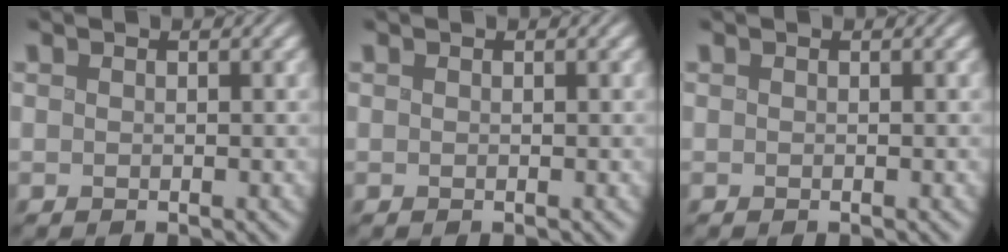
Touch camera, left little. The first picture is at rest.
{"total": 0.0}
{"total": 0.0}